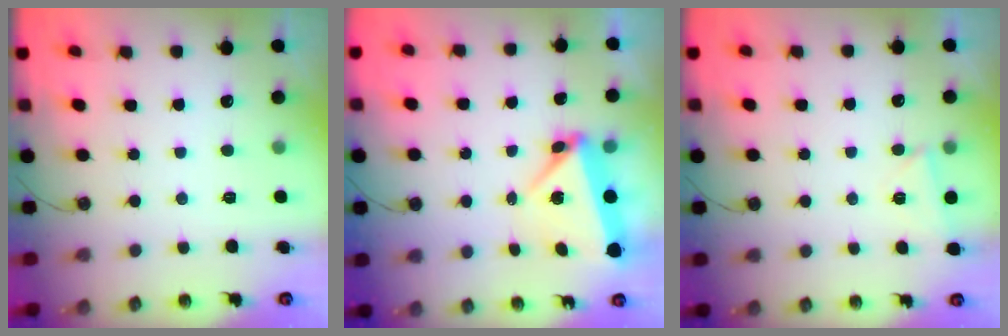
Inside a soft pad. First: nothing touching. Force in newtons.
{"total": 5.9, "press": 5.7, "slide": 1.4}
{"total": 2.7, "press": 2.7, "slide": 0.3}